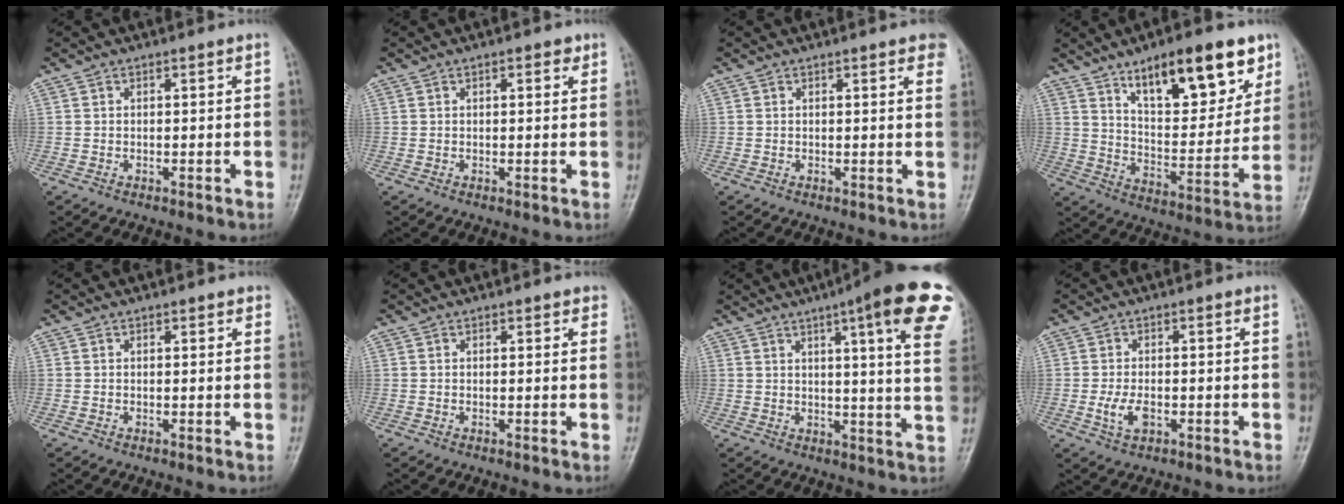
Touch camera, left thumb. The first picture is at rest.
{"total": 2.1, "force": [1.1, 1.0, 1.5], "torque": [-0.013, -0.002, 0.012]}
{"total": 5.1, "force": [3.4, 1.4, 3.6], "torque": [-0.027, -0.003, 0.030]}
{"total": 19.7, "force": [11.7, 7.6, 13.9], "torque": [-0.157, -0.055, 0.191]}
{"total": 1.1, "force": [0.7, 0.6, 0.6], "torque": [0.001, -0.002, 0.004]}
{"total": 1.5, "force": [1.0, 0.8, 0.8], "torque": [0.005, -0.002, 0.006]}
{"total": 20.6, "force": [10.1, 3.3, 17.7], "torque": [-0.206, -0.024, 0.112]}
{"total": 3.9, "force": [-1.1, 2.1, 3.1], "torque": [-0.065, -0.001, -0.019]}